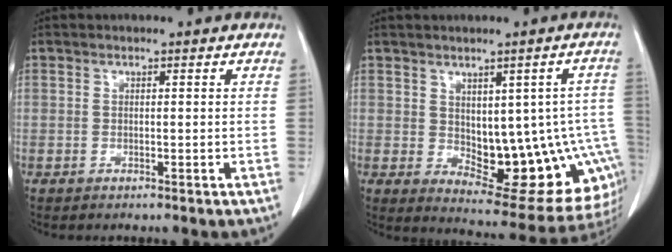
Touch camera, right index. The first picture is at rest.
{"total": 17.6, "force": [-2.2, 8.2, 15.4], "torque": [-0.136, 0.014, -0.003]}